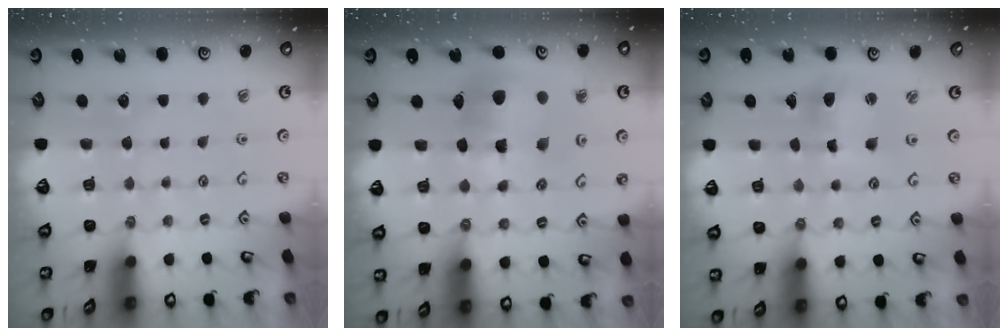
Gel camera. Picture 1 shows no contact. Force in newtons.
{"total": 11.0, "press": 10.9, "slide": 1.4}
{"total": 7.2, "press": 7.1, "slide": 1.1}